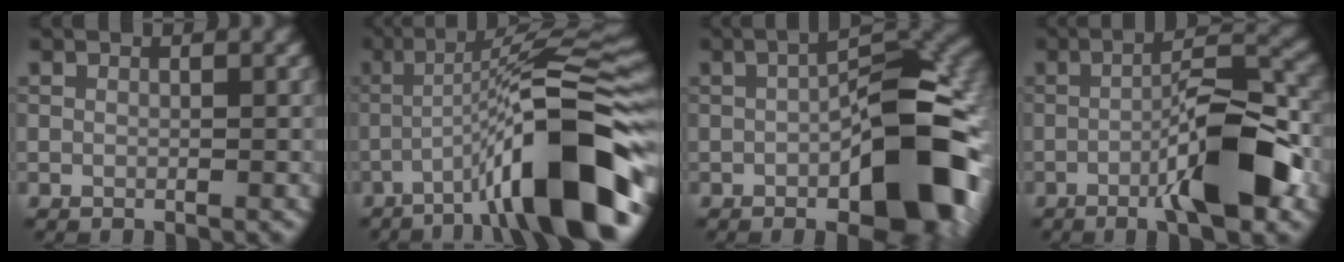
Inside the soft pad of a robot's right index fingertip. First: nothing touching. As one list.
[{"total": 13.2, "force": [-5.9, 2.2, 11.6], "torque": [-0.167, 0.022, -0.092]}, {"total": 12.1, "force": [-3.3, 4.8, 10.6], "torque": [-0.134, 0.012, -0.056]}, {"total": 8.7, "force": [-3.2, 1.8, 7.9], "torque": [-0.123, 0.013, -0.056]}]